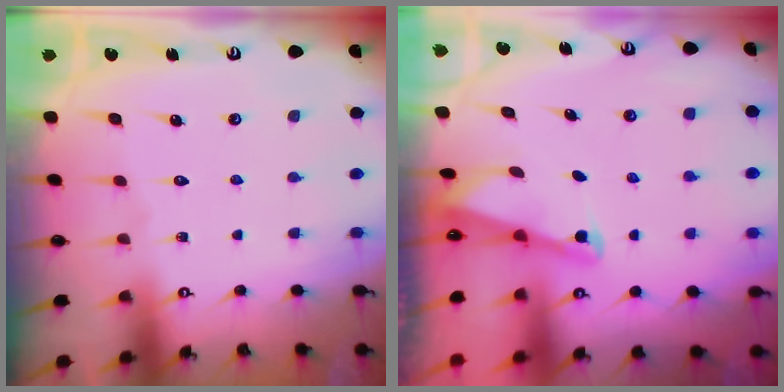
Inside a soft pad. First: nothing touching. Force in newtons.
{"total": 2.1, "press": 2.0, "slide": 0.3}